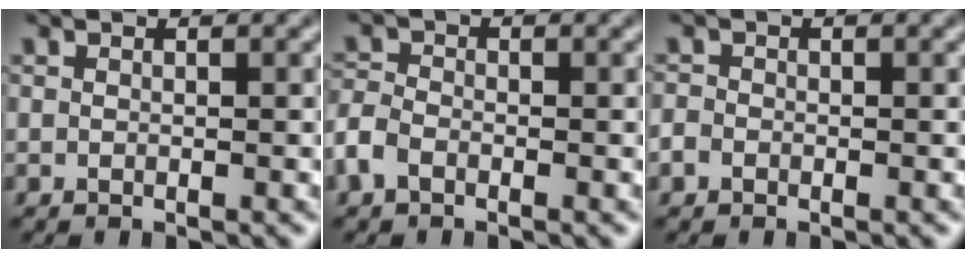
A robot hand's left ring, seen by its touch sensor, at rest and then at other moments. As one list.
[{"total": 2.4, "force": [-1.4, 1.4, 1.4], "torque": [-0.031, 0.003, -0.039]}, {"total": 1.0, "force": [-0.6, 0.8, 0.3], "torque": [-0.005, 0.001, -0.014]}]